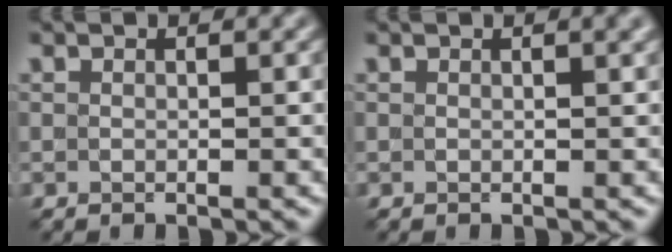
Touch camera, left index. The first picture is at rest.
{"total": 1.3, "force": [0.7, 0.4, 1.0], "torque": [-0.007, 0.005, 0.008]}